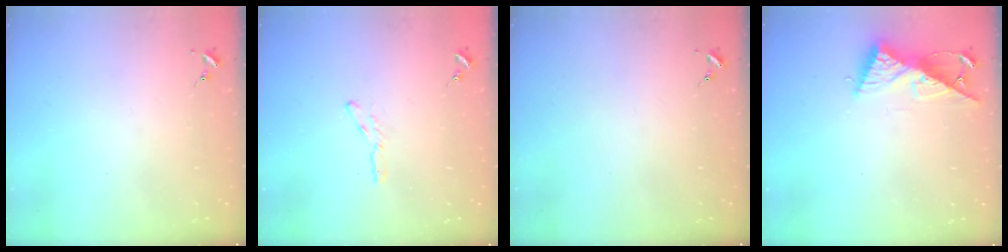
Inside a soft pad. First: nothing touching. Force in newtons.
{"total": 3.4, "press": 3.3, "slide": 0.3}
{"total": 0.0}
{"total": 10.1, "press": 10.1, "slide": 0.9}